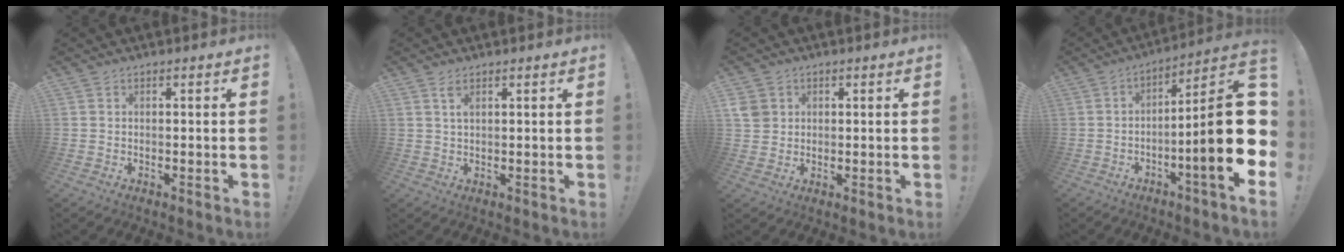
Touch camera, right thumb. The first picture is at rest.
{"total": 2.4, "force": [1.3, 0.7, 1.9], "torque": [-0.030, -0.004, 0.020]}
{"total": 4.7, "force": [1.7, 4.1, 1.4], "torque": [-0.018, 0.003, 0.034]}
{"total": 21.3, "force": [-3.2, 2.6, 20.9], "torque": [-0.312, 0.003, -0.054]}